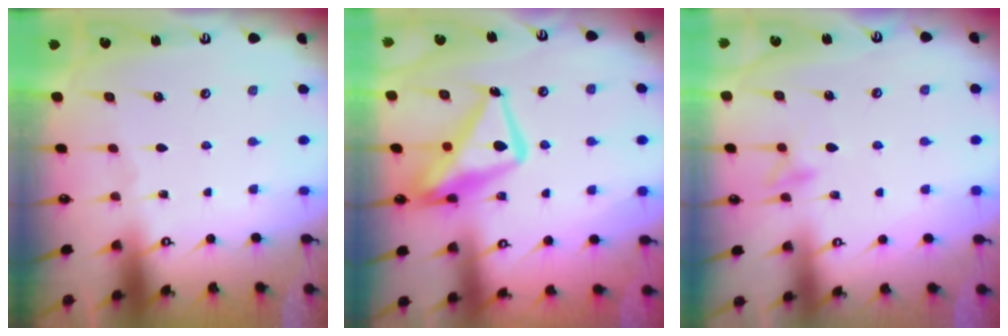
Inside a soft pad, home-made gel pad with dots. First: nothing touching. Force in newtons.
{"total": 16.5, "press": 16.4, "slide": 1.4}
{"total": 9.3, "press": 9.3, "slide": 0.8}